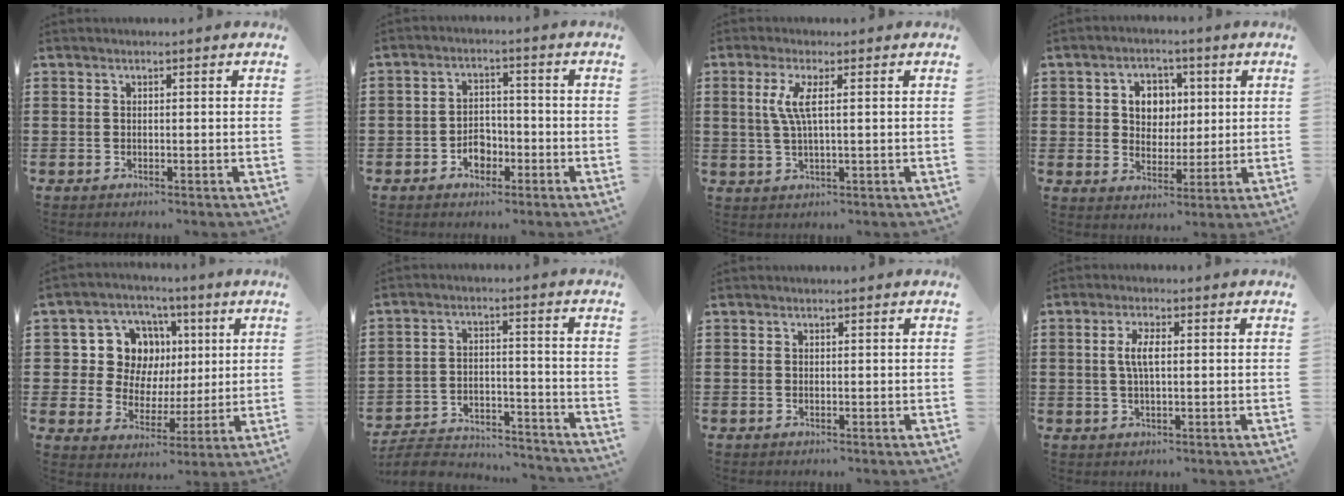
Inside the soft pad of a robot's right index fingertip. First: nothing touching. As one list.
[{"total": 3.6, "force": [-2.0, 2.6, 1.6], "torque": [-0.024, 0.004, -0.042]}, {"total": 4.4, "force": [0.7, 0.3, 4.3], "torque": [-0.097, -0.010, 0.005]}, {"total": 5.4, "force": [1.3, 4.7, 2.2], "torque": [-0.049, 0.012, 0.015]}, {"total": 10.5, "force": [2.9, 9.1, 4.3], "torque": [-0.110, 0.012, 0.060]}, {"total": 6.3, "force": [-6.1, 1.1, 1.4], "torque": [-0.032, 0.009, -0.121]}, {"total": 0.0}, {"total": 3.6, "force": [0.3, 1.1, 3.4], "torque": [-0.073, 0.002, 0.001]}]